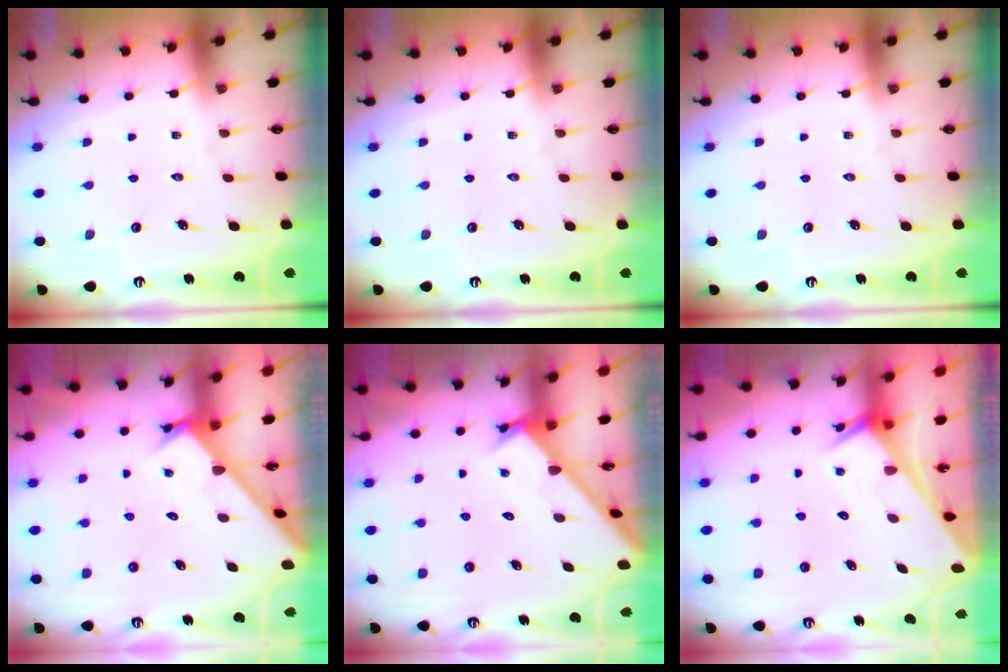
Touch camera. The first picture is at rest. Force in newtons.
{"total": 0.0}
{"total": 0.0}
{"total": 2.5, "press": 2.5, "slide": 0.3}
{"total": 2.5, "press": 2.5, "slide": 0.3}
{"total": 2.5, "press": 2.5, "slide": 0.1}